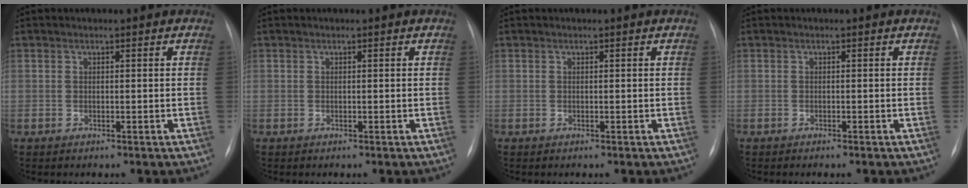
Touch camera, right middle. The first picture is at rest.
{"total": 0.0}
{"total": 0.0}
{"total": 0.7, "force": [-0.6, 0.0, 0.4], "torque": [-0.009, -0.002, -0.009]}